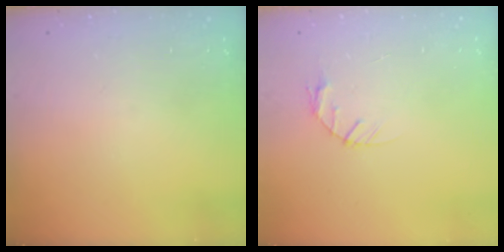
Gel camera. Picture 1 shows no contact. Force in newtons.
{"total": 3.3, "press": 3.2, "slide": 0.5}